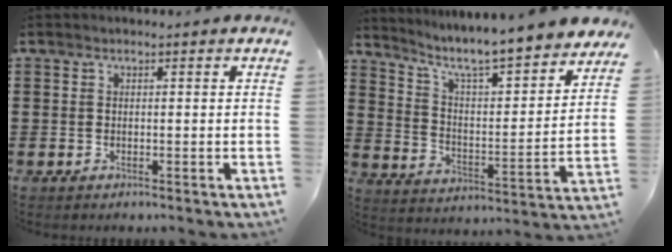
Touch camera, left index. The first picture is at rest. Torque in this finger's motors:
{"motor_torque": [2.14, 0.00, 0.49, 0.17]}